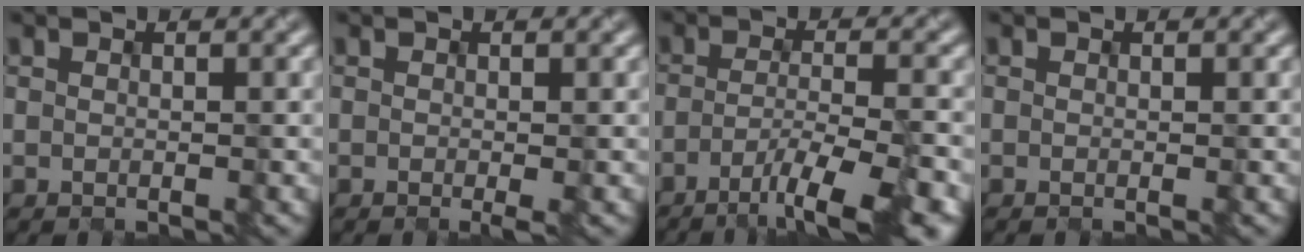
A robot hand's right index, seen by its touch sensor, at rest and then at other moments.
{"total": 0.7, "force": [-0.2, 0.0, 0.6], "torque": [-0.012, -0.004, -0.001]}
{"total": 6.5, "force": [-3.7, 1.1, 5.2], "torque": [-0.073, 0.000, -0.061]}
{"total": 0.0}